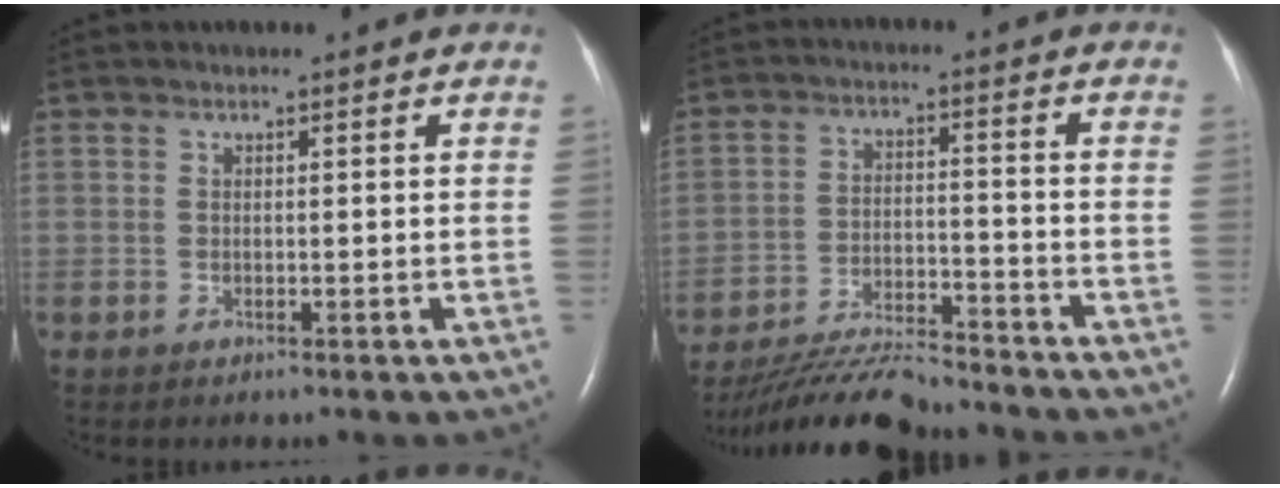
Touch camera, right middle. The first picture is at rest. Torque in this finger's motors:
{"motor_torque": [0.96, -1.18, 0.11, 0.07]}